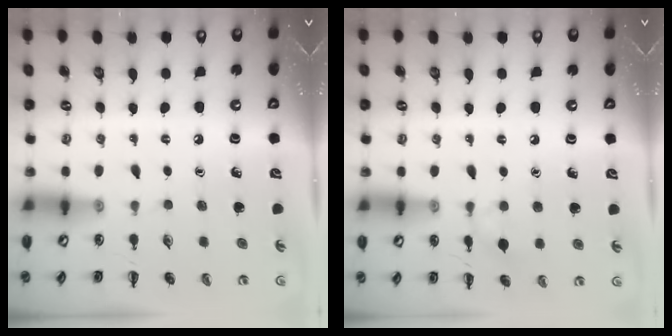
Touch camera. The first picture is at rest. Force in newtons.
{"total": 5.0, "press": 4.6, "slide": 1.9}